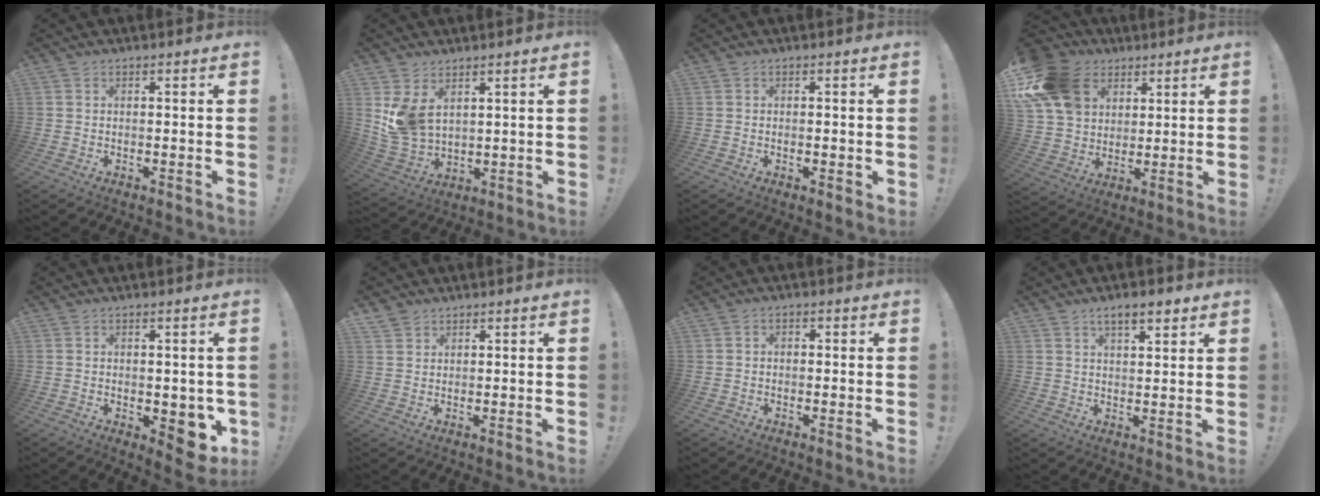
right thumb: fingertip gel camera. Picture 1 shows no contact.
{"total": 8.7, "force": [3.7, 5.7, 5.5], "torque": [-0.101, -0.022, 0.077]}
{"total": 0.9, "force": [0.2, 0.4, 0.8], "torque": [-0.006, -0.001, 0.002]}
{"total": 19.4, "force": [8.0, 14.5, 10.0], "torque": [-0.180, -0.023, 0.158]}
{"total": 5.8, "force": [-1.1, 3.5, 4.4], "torque": [-0.034, -0.001, -0.012]}
{"total": 2.6, "force": [2.2, 1.4, 0.2], "torque": [0.005, -0.015, 0.042]}
{"total": 1.6, "force": [-1.0, 0.9, 0.8], "torque": [-0.015, 0.008, -0.019]}
{"total": 6.1, "force": [4.0, 2.3, 4.0], "torque": [-0.061, -0.014, 0.068]}